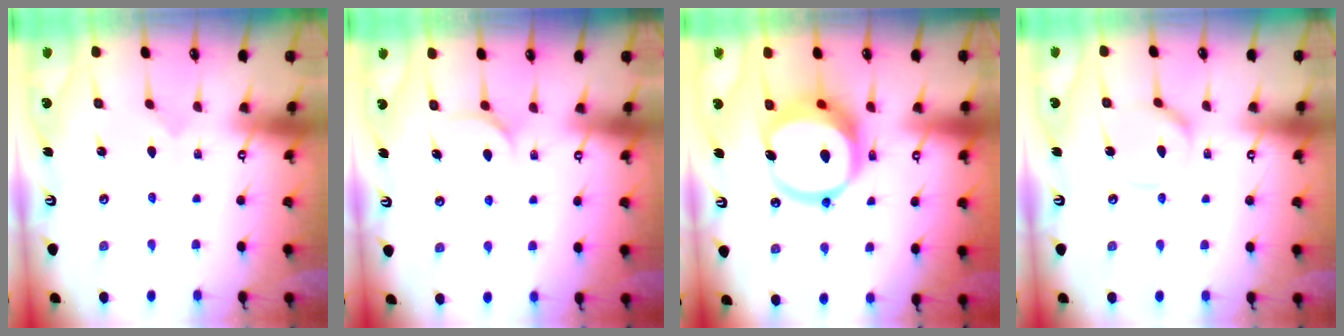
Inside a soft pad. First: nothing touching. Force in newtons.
{"total": 7.3, "press": 7.3, "slide": 0.3}
{"total": 14.9, "press": 14.8, "slide": 2.0}
{"total": 9.7, "press": 9.7, "slide": 1.0}